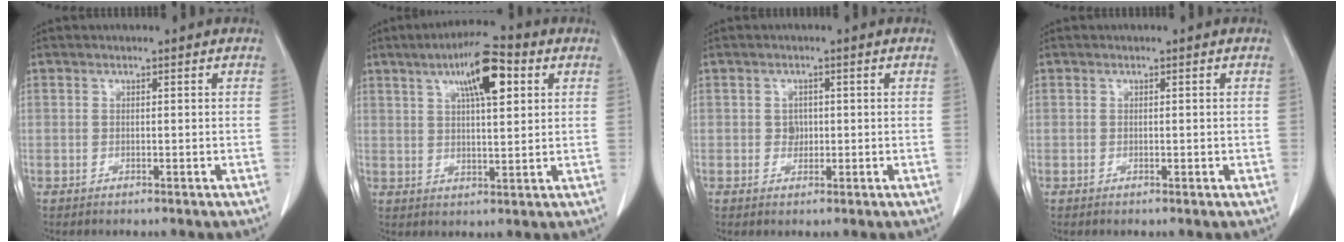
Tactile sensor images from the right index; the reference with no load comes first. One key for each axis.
{"total": 9.9, "fx": 4.3, "fy": 2.2, "fz": 8.6, "tx": -0.147, "ty": 0.018, "tz": 0.068}
{"total": 1.6, "fx": 0.1, "fy": 1.4, "fz": 0.8, "tx": -0.008, "ty": 0.005, "tz": 0.006}
{"total": 0.6, "fx": 0.0, "fy": 0.3, "fz": 0.4, "tx": -0.003, "ty": 0.002, "tz": 0.003}